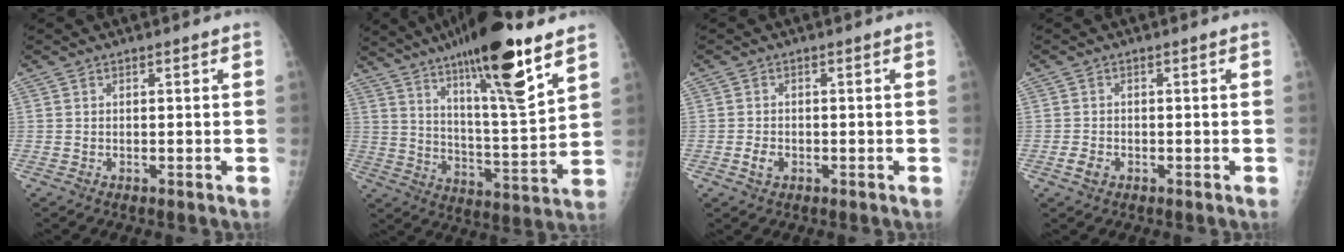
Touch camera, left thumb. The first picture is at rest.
{"total": 20.5, "force": [12.8, 3.3, 15.6], "torque": [-0.239, -0.063, 0.210]}
{"total": 2.3, "force": [-0.8, 1.7, 1.3], "torque": [-0.021, 0.003, -0.014]}
{"total": 2.1, "force": [-0.9, 1.6, 1.1], "torque": [-0.018, 0.002, -0.015]}